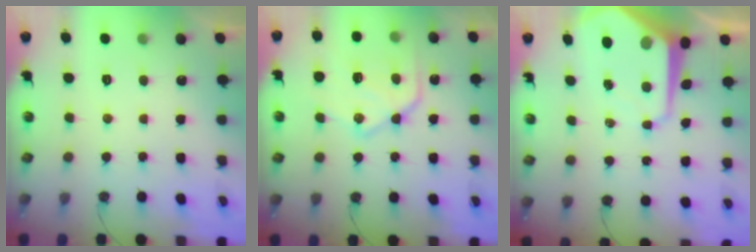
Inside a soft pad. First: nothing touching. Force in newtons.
{"total": 18.1, "press": 18.0, "slide": 1.4}
{"total": 10.2, "press": 10.2, "slide": 0.8}